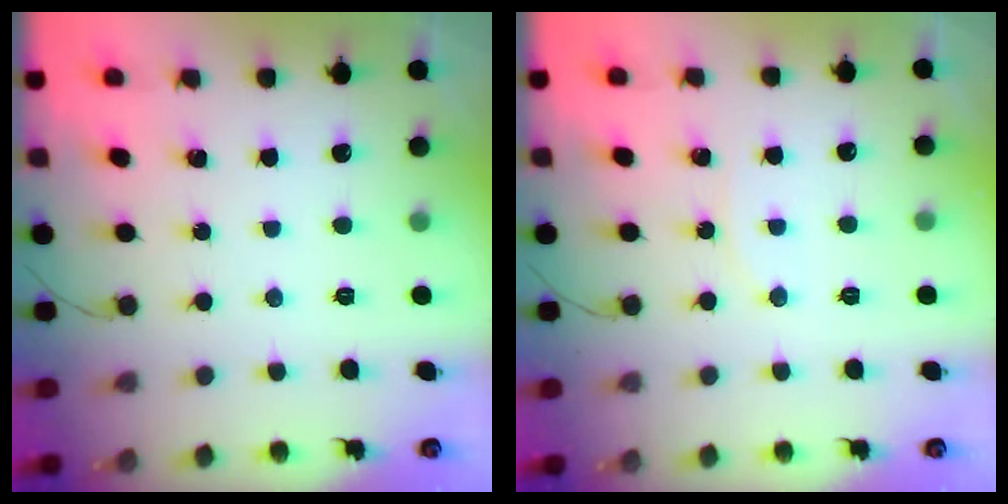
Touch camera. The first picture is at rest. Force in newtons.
{"total": 4.4, "press": 4.3, "slide": 0.8}